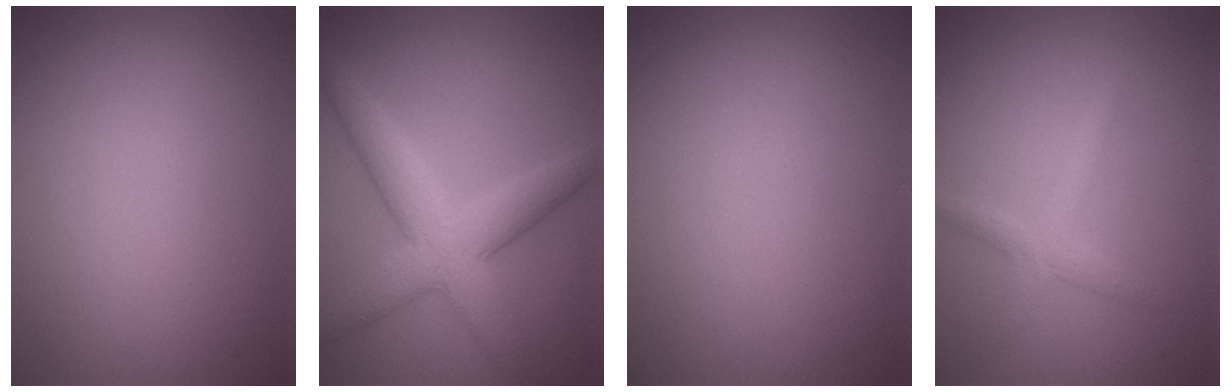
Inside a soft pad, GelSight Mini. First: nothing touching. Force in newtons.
{"total": 5.8, "press": 5.8, "slide": 0.4}
{"total": 0.0}
{"total": 2.1, "press": 2.1, "slide": 0.1}